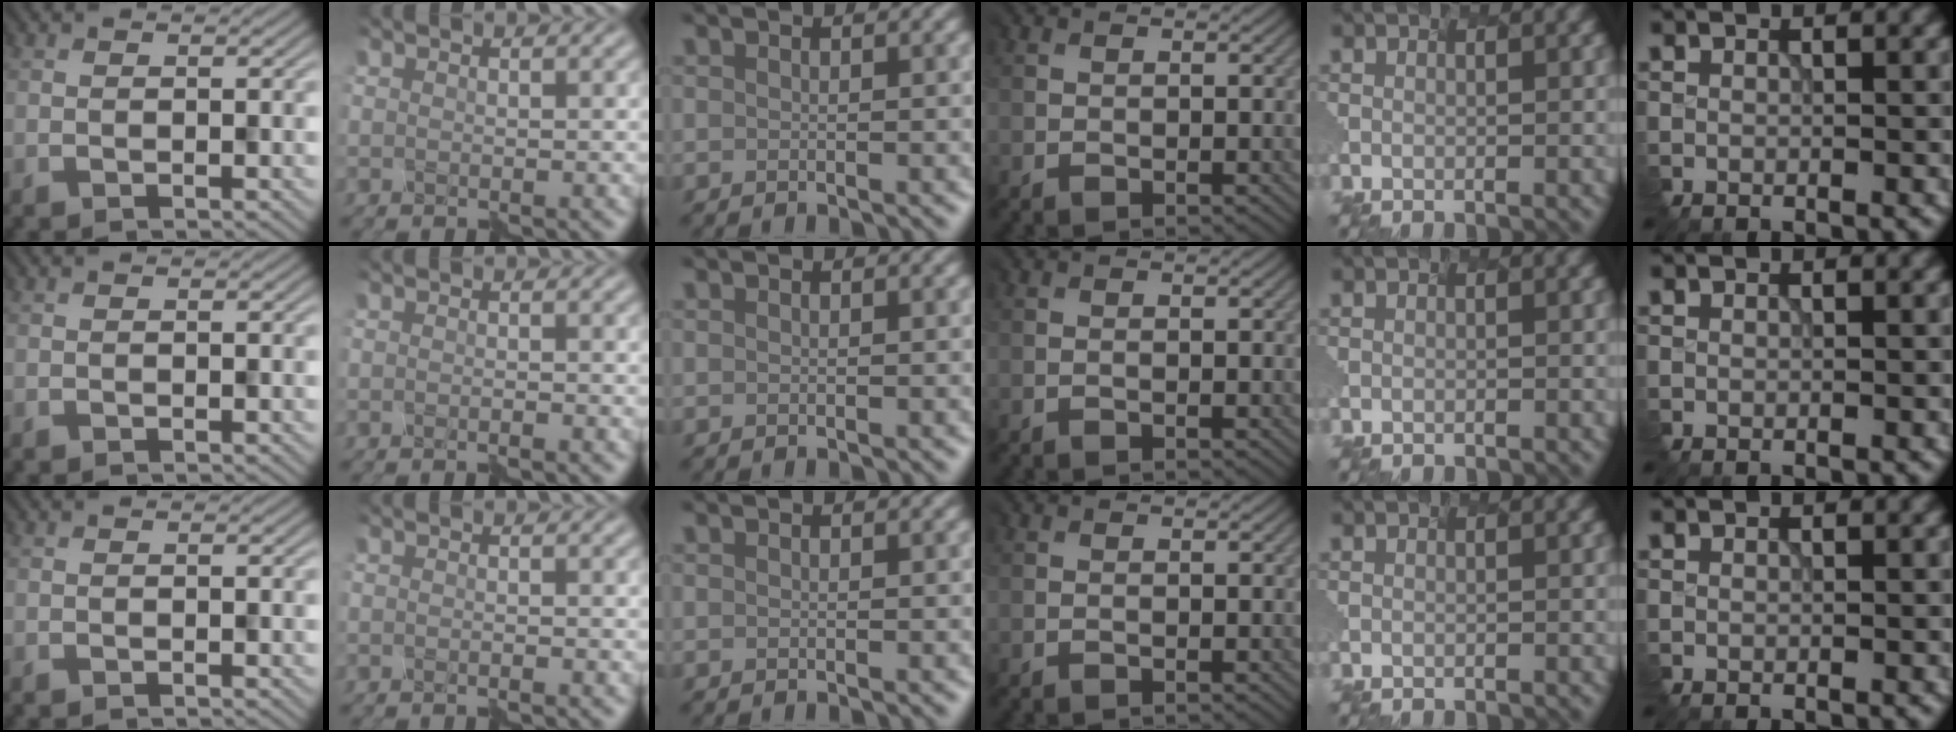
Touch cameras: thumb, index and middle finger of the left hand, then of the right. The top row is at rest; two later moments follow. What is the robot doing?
{"motion": "disassemble", "object": "puzzle pieces"}